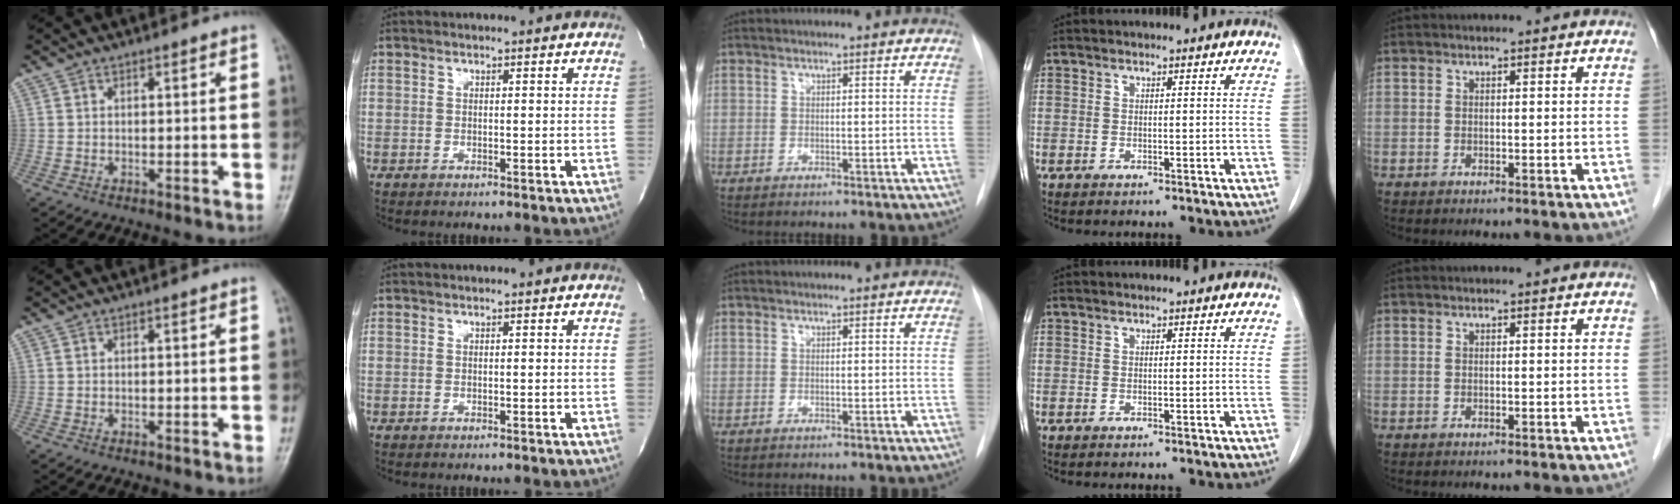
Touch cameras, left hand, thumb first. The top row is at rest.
{}